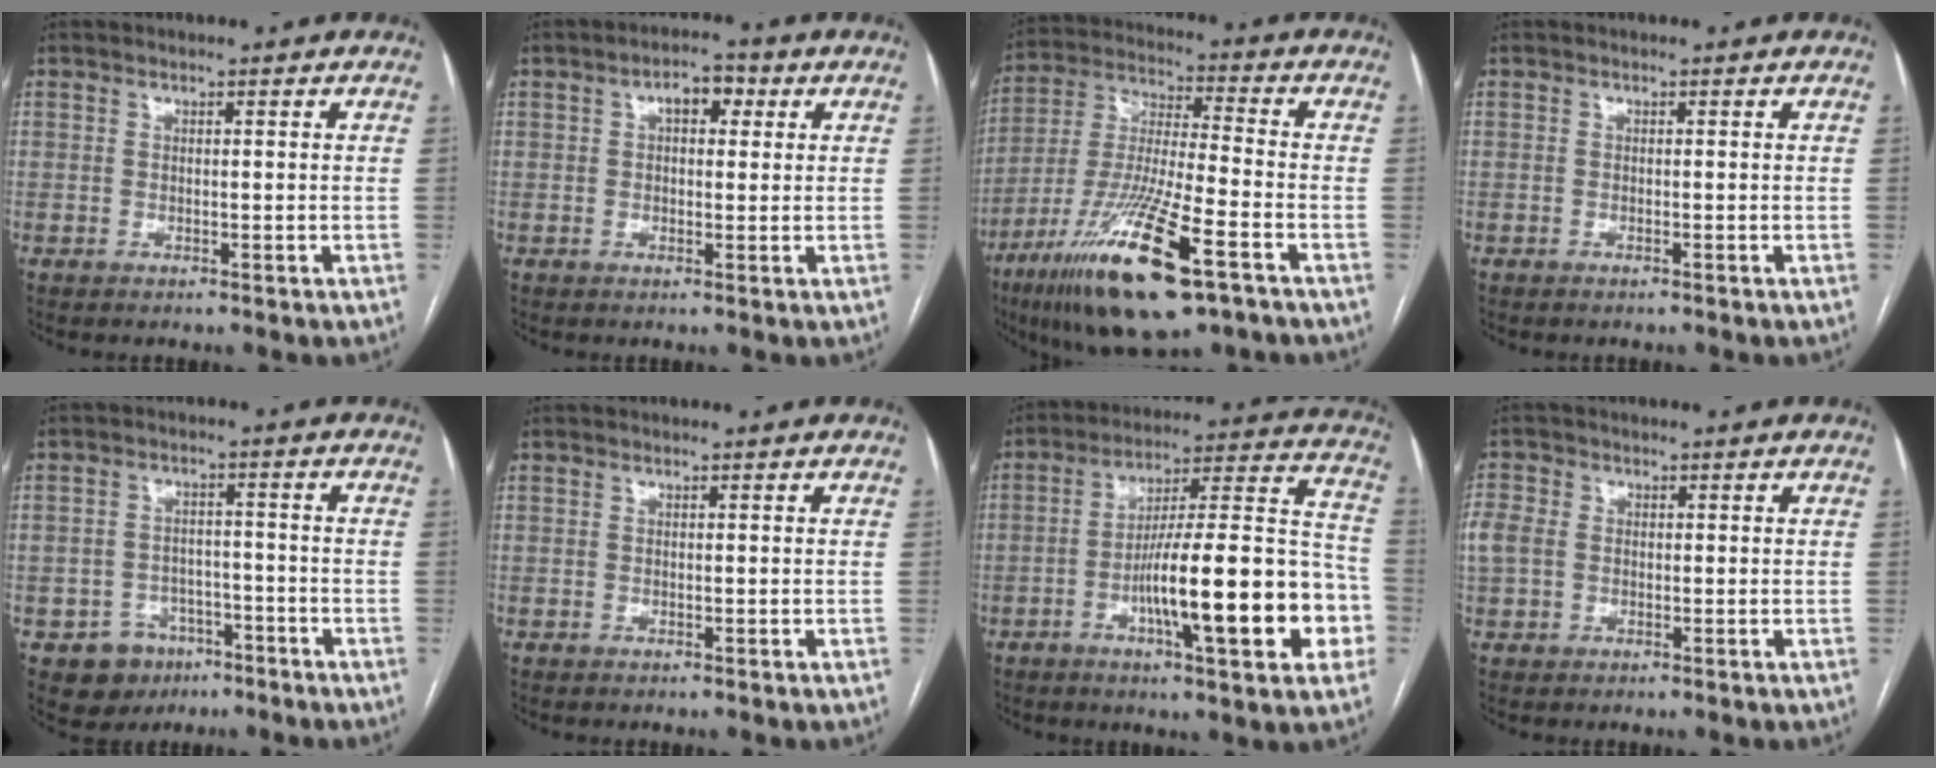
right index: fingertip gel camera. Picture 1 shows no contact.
{"total": 4.4, "force": [1.5, 2.3, 3.5], "torque": [-0.053, 0.023, 0.020]}
{"total": 19.9, "force": [-10.8, 2.7, 16.5], "torque": [-0.328, -0.042, -0.190]}
{"total": 0.0}
{"total": 6.3, "force": [-3.4, 5.2, 1.0], "torque": [-0.011, 0.012, -0.044]}
{"total": 0.0}
{"total": 21.6, "force": [-6.5, 3.5, 20.3], "torque": [-0.265, 0.025, -0.091]}
{"total": 4.1, "force": [0.1, 3.4, 2.3], "torque": [-0.070, 0.018, 0.005]}